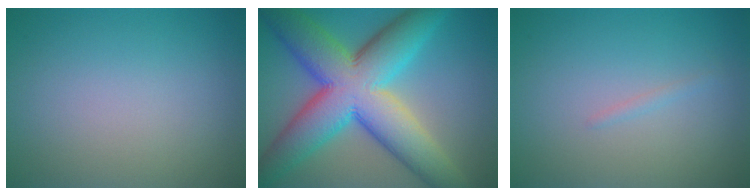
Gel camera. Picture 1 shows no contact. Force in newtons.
{"total": 13.6, "press": 13.6, "slide": 0.4}
{"total": 0.6, "press": 0.6, "slide": 0.1}